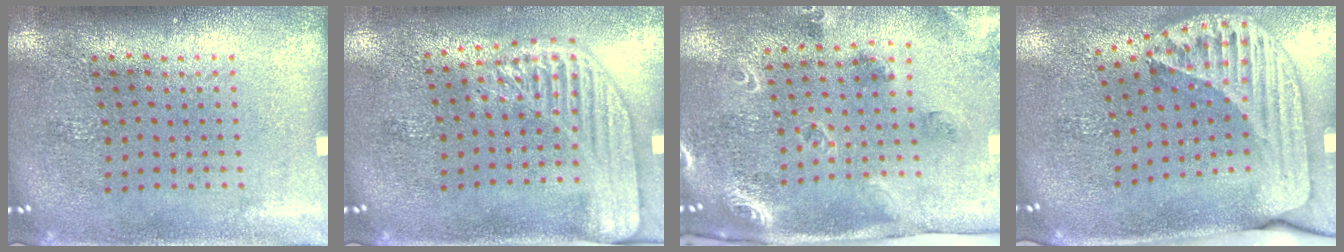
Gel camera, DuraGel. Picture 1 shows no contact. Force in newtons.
{"total": 2.2, "press": 1.8, "slide": 1.3}
{"total": 1.8, "press": 1.7, "slide": 0.5}
{"total": 2.6, "press": 1.8, "slide": 1.9}